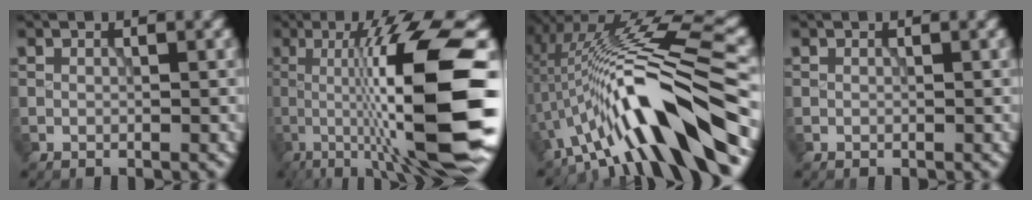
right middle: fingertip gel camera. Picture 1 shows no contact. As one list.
[{"total": 15.1, "force": [-1.8, 2.6, 14.8], "torque": [-0.226, 0.020, -0.028]}, {"total": 12.5, "force": [-3.5, 2.0, 11.8], "torque": [-0.192, 0.022, -0.055]}, {"total": 0.0}]